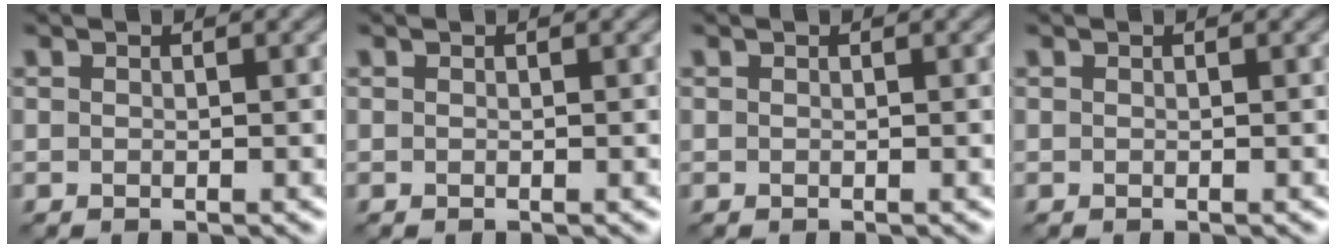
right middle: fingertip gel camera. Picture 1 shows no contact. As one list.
[{"total": 0.0}, {"total": 0.0}, {"total": 0.0}]